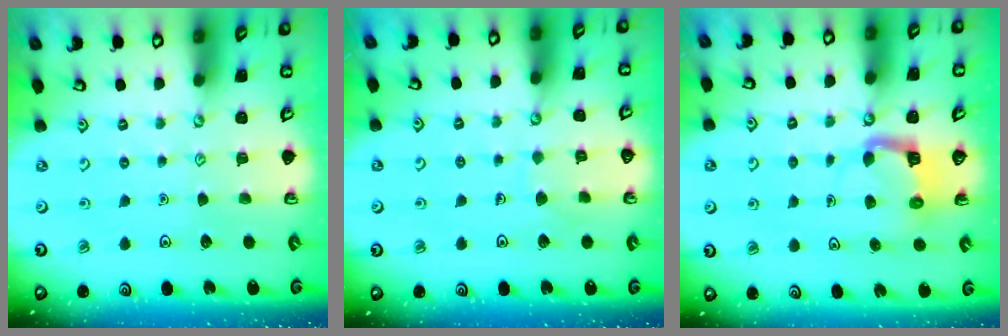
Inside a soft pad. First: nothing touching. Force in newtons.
{"total": 4.3, "press": 4.3, "slide": 0.3}
{"total": 5.0, "press": 5.0, "slide": 0.4}